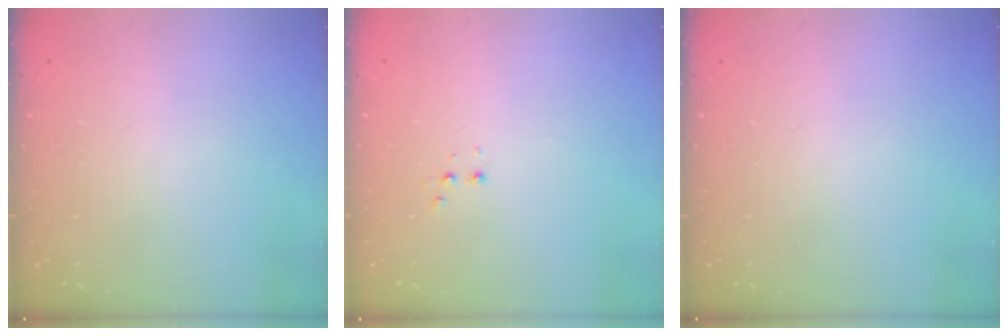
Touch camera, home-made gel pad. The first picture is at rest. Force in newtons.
{"total": 2.4, "press": 2.2, "slide": 0.9}
{"total": 0.0}